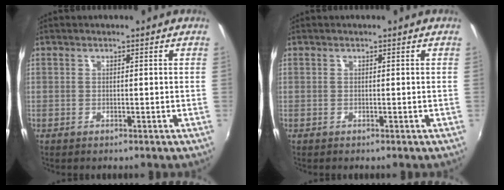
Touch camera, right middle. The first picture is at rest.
{"total": 0.0}